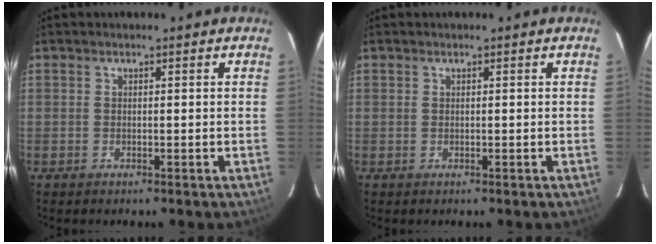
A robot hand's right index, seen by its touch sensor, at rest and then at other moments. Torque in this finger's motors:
{"motor_torque": [0.00, 0.00, 0.00, -0.01]}